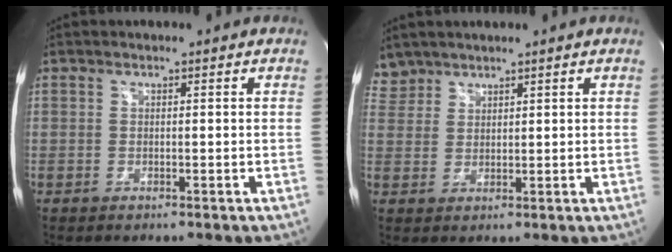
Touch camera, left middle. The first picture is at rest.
{"total": 3.4, "force": [3.0, 1.4, -0.5], "torque": [0.011, 0.011, 0.064]}